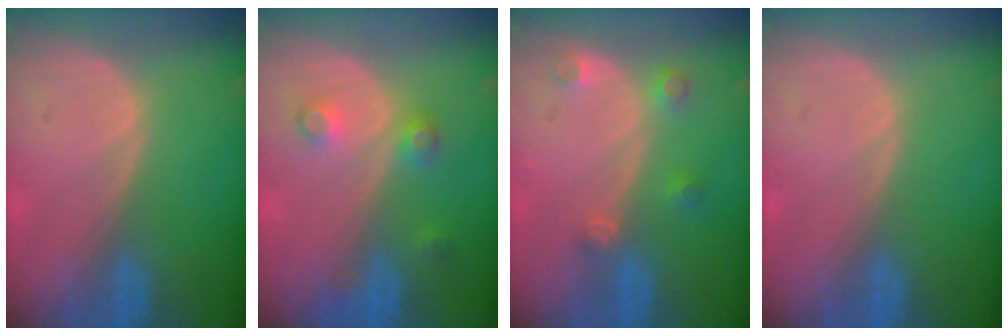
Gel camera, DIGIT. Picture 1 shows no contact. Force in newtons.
{"total": 3.5, "press": 3.2, "slide": 1.4}
{"total": 2.7, "press": 2.7, "slide": 0.3}
{"total": 0.0}